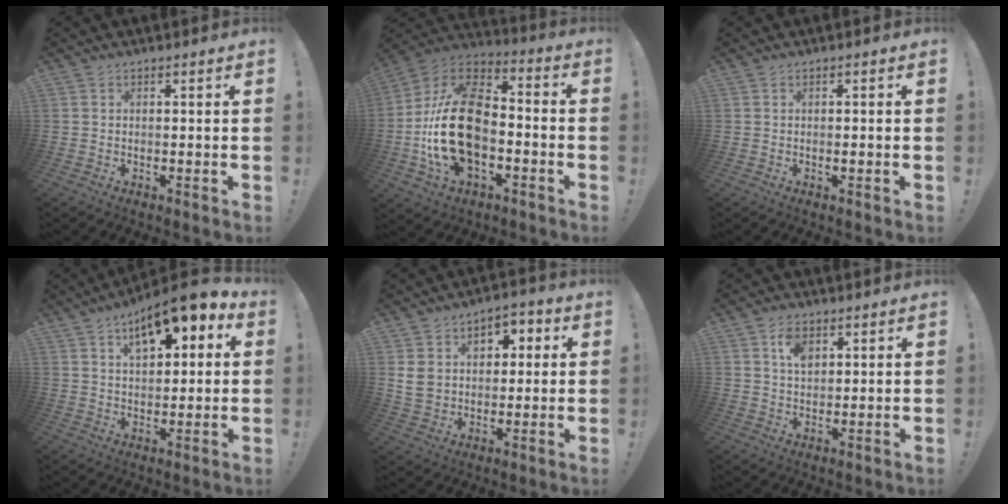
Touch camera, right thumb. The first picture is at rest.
{"total": 25.4, "force": [-3.8, 16.3, 19.0], "torque": [-0.367, 0.038, -0.053]}
{"total": 0.5, "force": [0.1, 0.2, 0.4], "torque": [0.001, -0.002, 0.000]}
{"total": 11.1, "force": [6.5, 4.6, 7.8], "torque": [-0.115, -0.037, 0.112]}
{"total": 10.4, "force": [2.3, 8.7, 5.1], "torque": [-0.071, -0.002, 0.050]}
{"total": 5.7, "force": [2.5, 3.6, 3.7], "torque": [-0.050, -0.010, 0.042]}